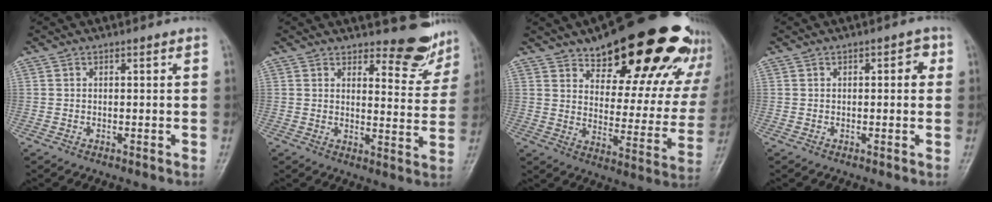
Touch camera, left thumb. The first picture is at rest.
{"total": 8.9, "force": [7.9, 3.1, 2.6], "torque": [-0.002, -0.071, 0.091]}
{"total": 28.8, "force": [20.4, 10.9, 17.1], "torque": [-0.199, -0.090, 0.274]}
{"total": 2.7, "force": [0.6, 1.4, 2.3], "torque": [-0.013, 0.005, 0.002]}